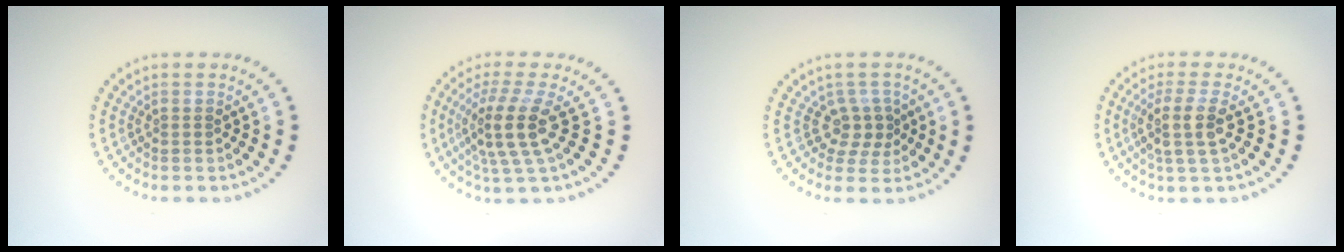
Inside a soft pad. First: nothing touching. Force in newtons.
{"total": 4.3, "press": 3.2, "slide": 2.9}
{"total": 2.3, "press": 1.7, "slide": 1.5}
{"total": 3.1, "press": 2.5, "slide": 1.9}